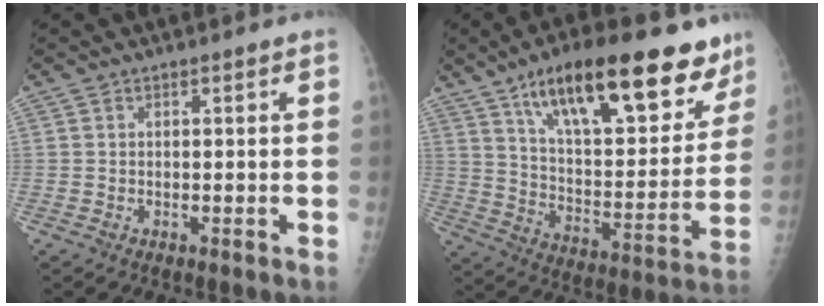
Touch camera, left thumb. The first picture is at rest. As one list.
[{"total": 27.1, "force": [16.8, 10.0, 18.7], "torque": [-0.238, -0.041, 0.266]}]